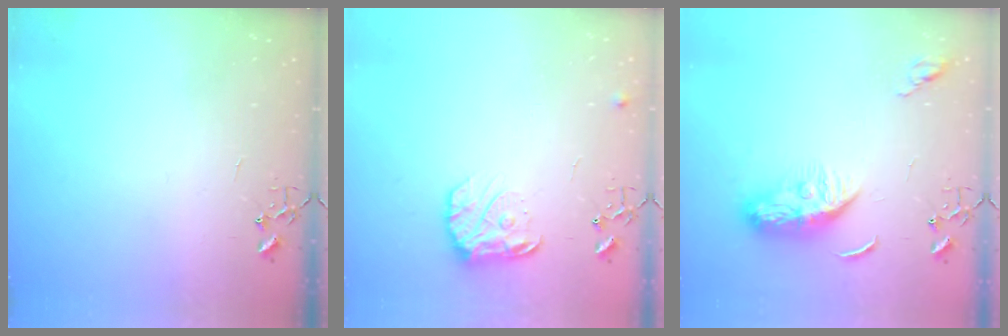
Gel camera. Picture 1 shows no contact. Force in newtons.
{"total": 12.7, "press": 12.6, "slide": 0.7}
{"total": 10.3, "press": 10.2, "slide": 0.9}